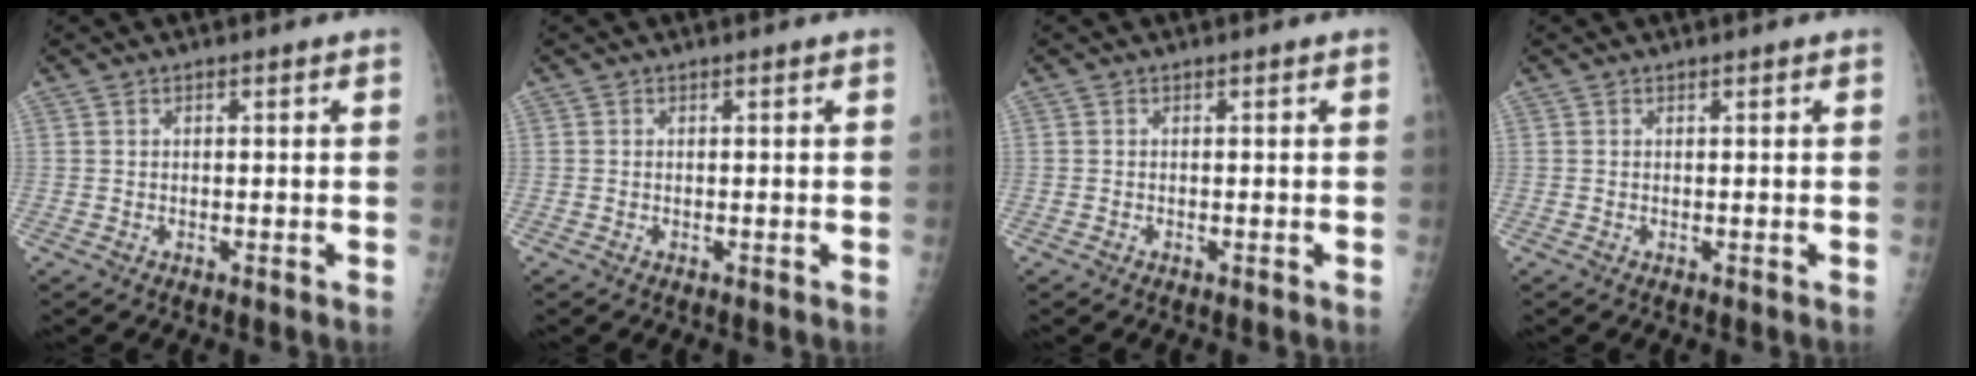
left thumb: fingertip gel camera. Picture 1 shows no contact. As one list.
[{"total": 0.0}, {"total": 0.0}, {"total": 0.0}]